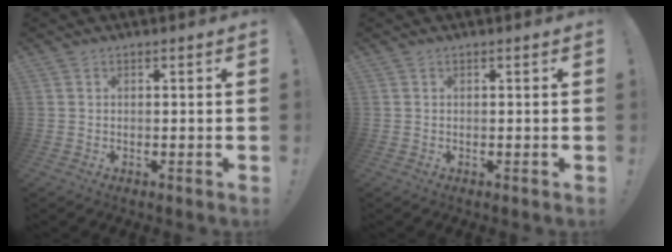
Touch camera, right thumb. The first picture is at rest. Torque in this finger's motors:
{"motor_torque": [0.00, 0.00, 0.06, -0.06, 0.00]}